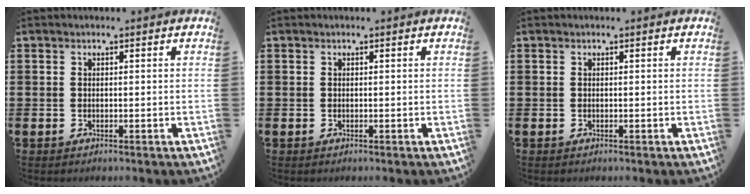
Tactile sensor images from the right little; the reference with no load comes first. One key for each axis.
{"total": 0.0}
{"total": 0.0}